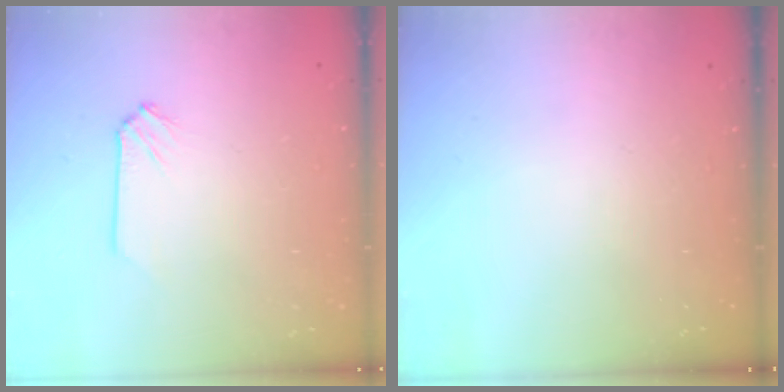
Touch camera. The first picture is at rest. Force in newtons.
{"total": 0.0}